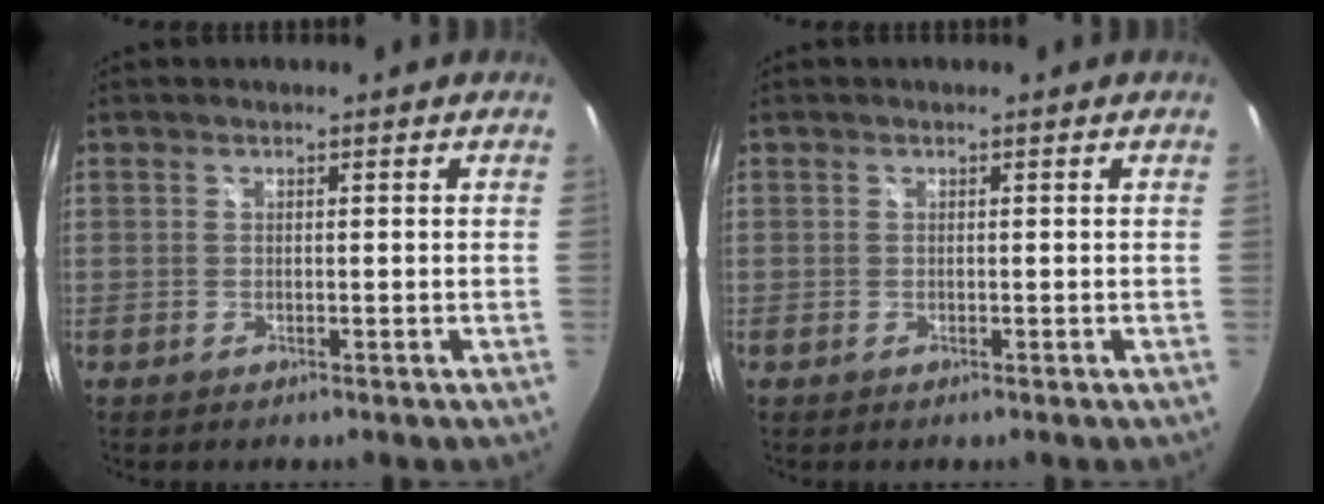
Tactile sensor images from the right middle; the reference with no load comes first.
{"total": 0.0}